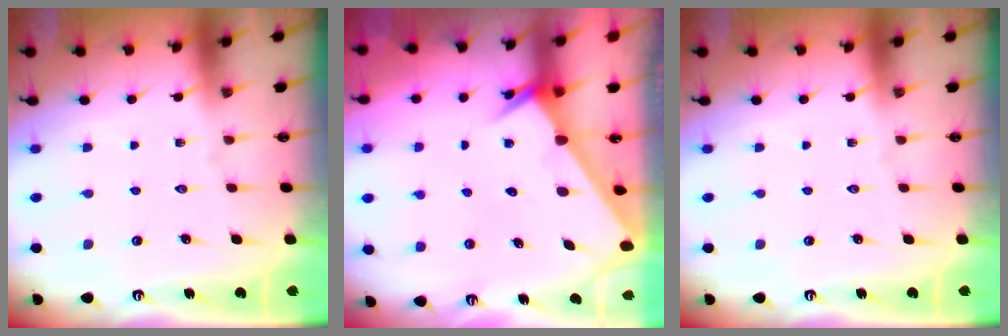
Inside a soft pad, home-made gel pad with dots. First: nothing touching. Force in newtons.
{"total": 2.6, "press": 2.6, "slide": 0.1}
{"total": 0.0}